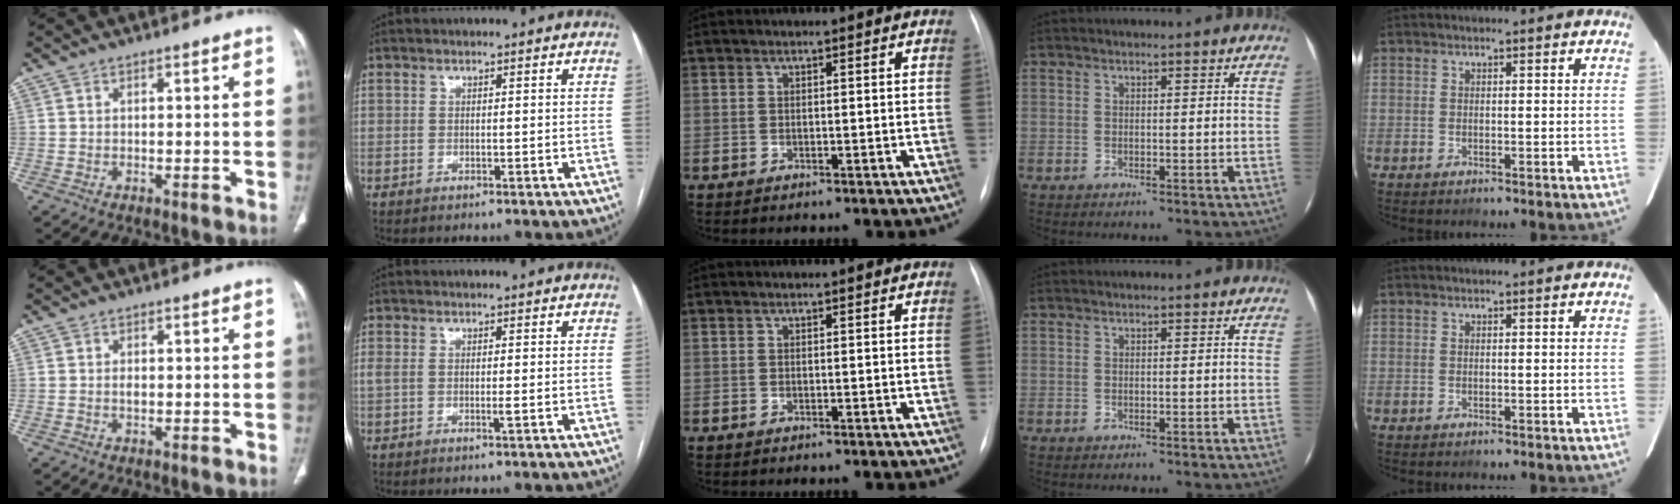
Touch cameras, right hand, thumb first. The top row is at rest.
{"thumb": {"total": 1.1, "force": [-0.1, 0.6, 0.9], "torque": [-0.016, 0.000, -0.001]}, "index": {"total": 1.6, "force": [-0.2, 0.4, 1.5], "torque": [-0.037, 0.003, 0.002]}}